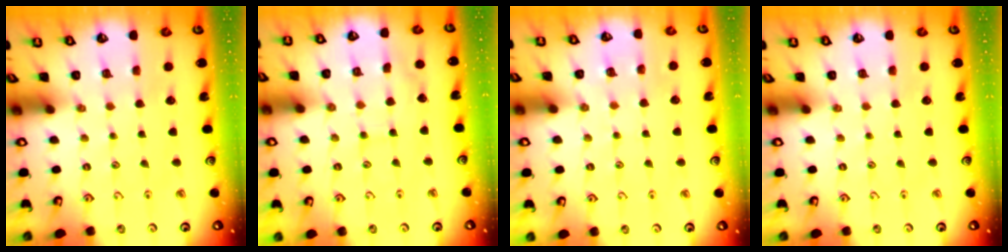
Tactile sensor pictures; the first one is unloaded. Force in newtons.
{"total": 6.6, "press": 6.5, "slide": 0.7}
{"total": 3.8, "press": 3.8, "slide": 0.5}
{"total": 0.0}